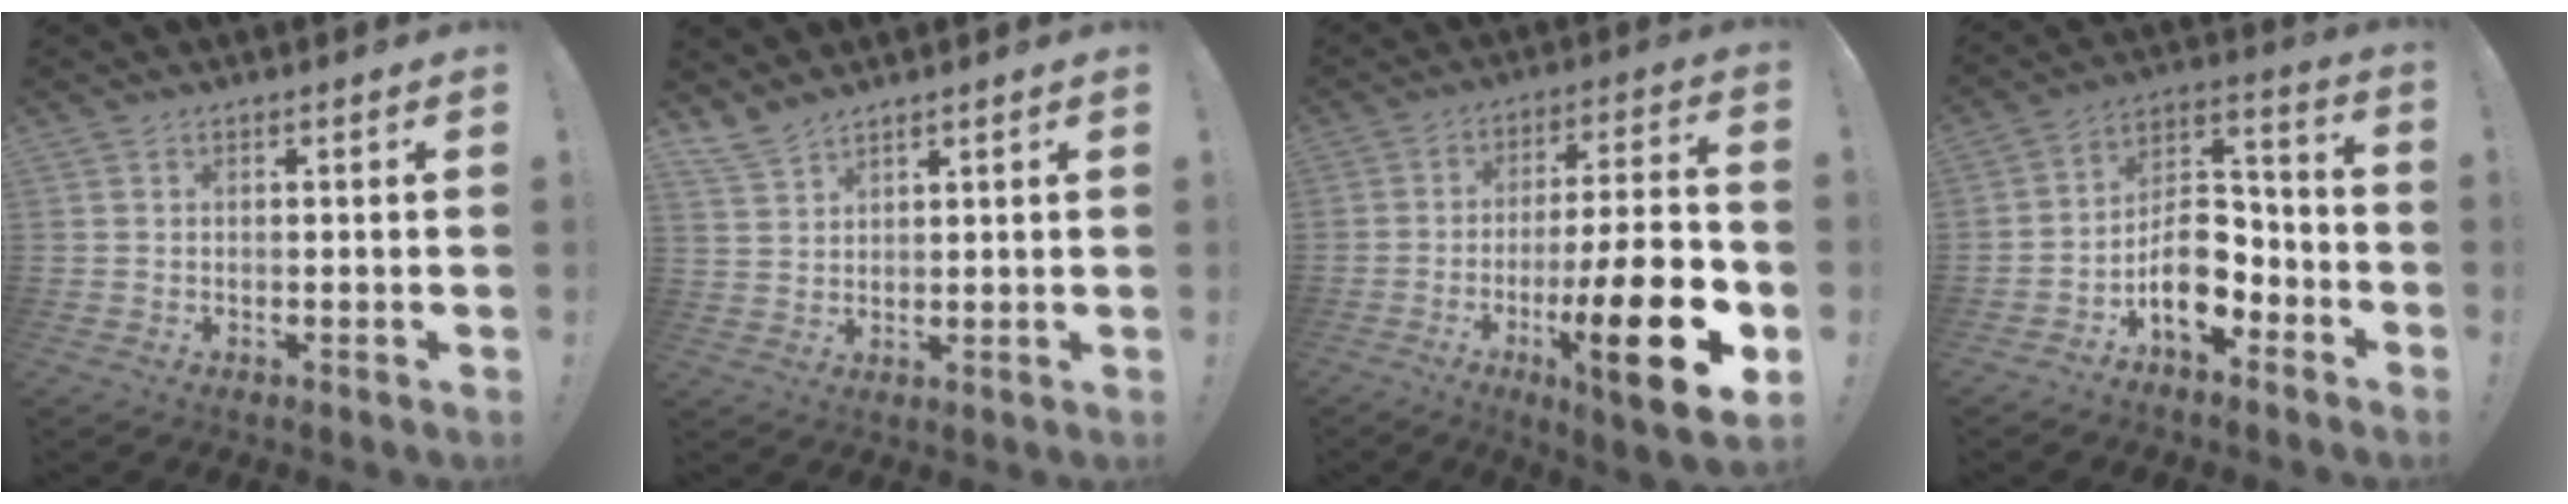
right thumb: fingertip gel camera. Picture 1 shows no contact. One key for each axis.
{"total": 5.3, "fx": 4.7, "fy": 1.7, "fz": 1.8, "tx": -0.041, "ty": -0.024, "tz": 0.091}
{"total": 22.3, "fx": -7.4, "fy": 4.4, "fz": 20.5, "tx": -0.308, "ty": 0.026, "tz": -0.111}
{"total": 13.0, "fx": -6.3, "fy": 8.4, "fz": 7.8, "tx": -0.120, "ty": 0.038, "tz": -0.102}